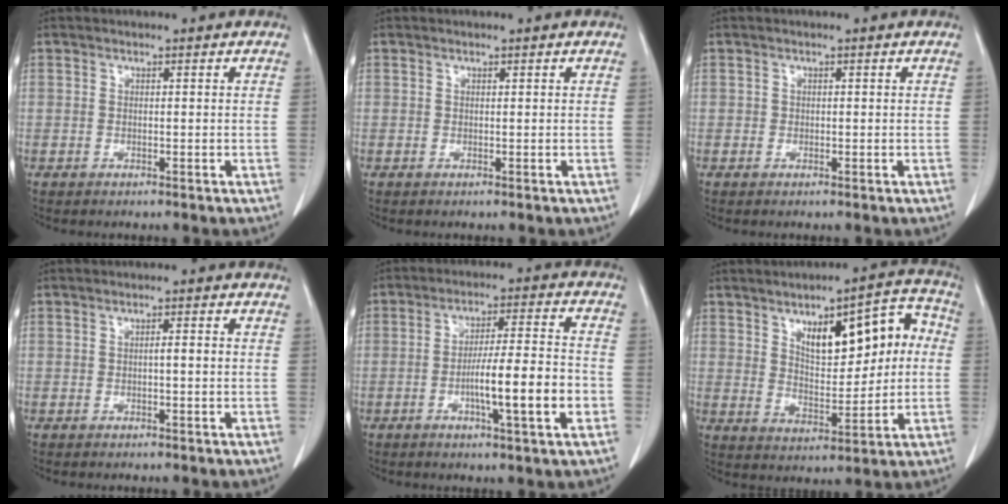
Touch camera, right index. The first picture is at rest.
{"total": 0.0}
{"total": 0.0}
{"total": 1.4, "force": [-0.1, -0.1, 1.4], "torque": [-0.025, 0.002, 0.000]}
{"total": 10.9, "force": [-3.2, 0.5, 10.5], "torque": [-0.174, 0.001, -0.053]}
{"total": 13.1, "force": [3.3, 5.0, 11.6], "torque": [-0.155, 0.033, 0.057]}